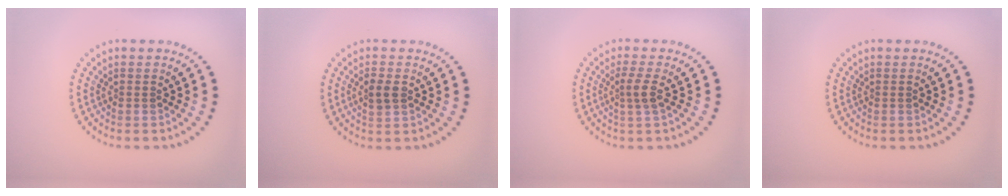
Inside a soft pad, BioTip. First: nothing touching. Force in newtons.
{"total": 1.7, "press": 1.7, "slide": 0.2}
{"total": 1.8, "press": 1.4, "slide": 1.1}
{"total": 0.0}